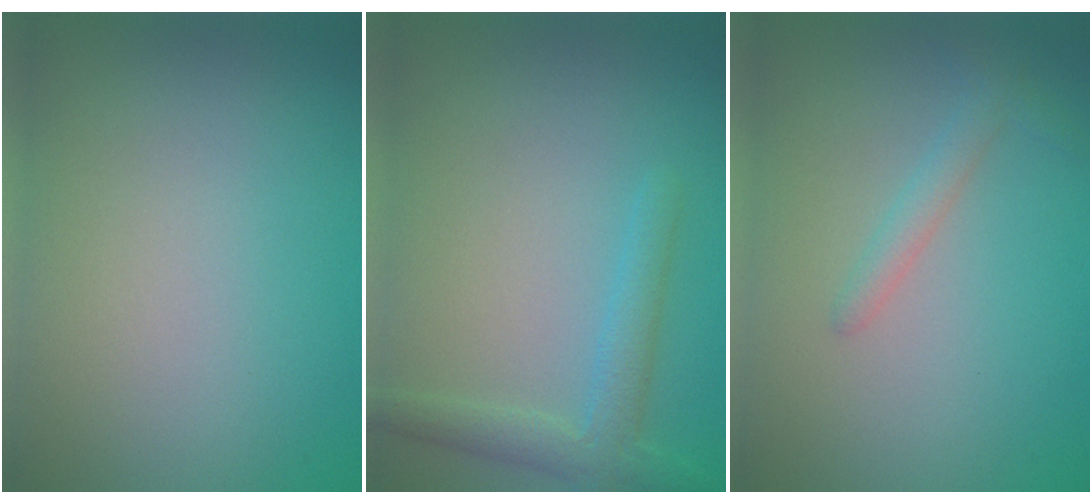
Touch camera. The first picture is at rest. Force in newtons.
{"total": 2.8, "press": 2.8, "slide": 0.2}
{"total": 1.5, "press": 1.5, "slide": 0.1}